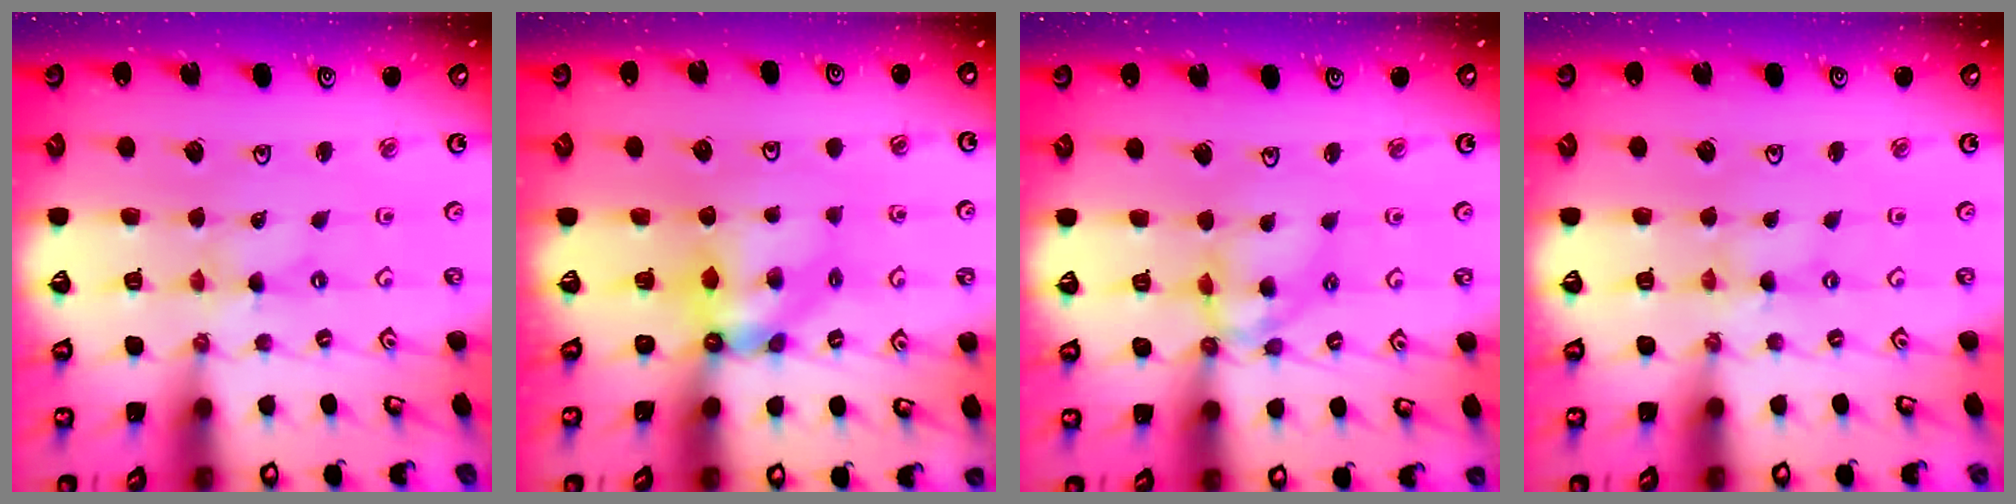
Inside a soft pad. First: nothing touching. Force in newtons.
{"total": 5.5, "press": 5.5, "slide": 0.3}
{"total": 10.9, "press": 10.8, "slide": 1.3}
{"total": 0.0}